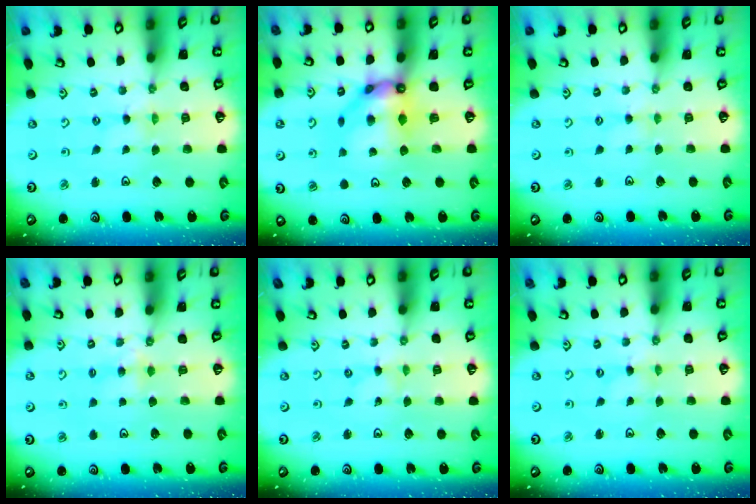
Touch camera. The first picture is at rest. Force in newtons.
{"total": 10.6, "press": 10.6, "slide": 1.1}
{"total": 2.4, "press": 2.3, "slide": 0.3}
{"total": 4.5, "press": 4.5, "slide": 0.6}
{"total": 0.0}
{"total": 0.0}